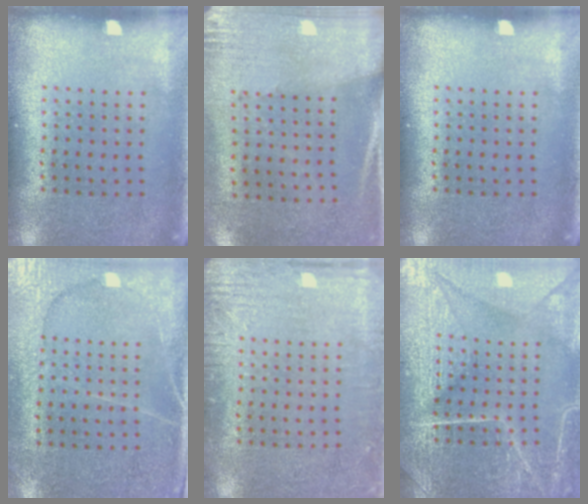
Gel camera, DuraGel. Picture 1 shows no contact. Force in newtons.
{"total": 2.7, "press": 2.4, "slide": 1.3}
{"total": 0.0}
{"total": 3.0, "press": 2.8, "slide": 1.1}
{"total": 2.8, "press": 2.8, "slide": 0.4}
{"total": 7.1, "press": 7.1, "slide": 1.0}